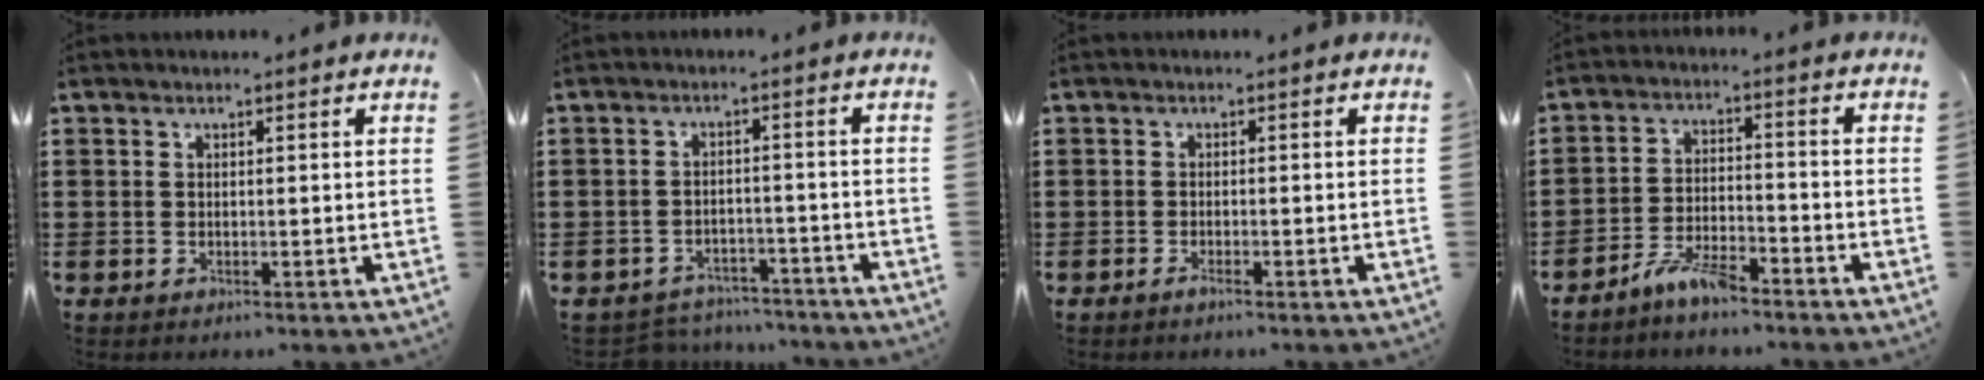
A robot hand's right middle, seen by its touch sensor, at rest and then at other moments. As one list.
[{"total": 3.9, "force": [-3.8, 0.7, -0.2], "torque": [-0.004, 0.004, -0.082]}, {"total": 1.0, "force": [-0.7, 0.0, 0.7], "torque": [-0.017, -0.006, -0.010]}, {"total": 5.4, "force": [-4.7, 0.9, 2.5], "torque": [-0.063, -0.001, -0.094]}]